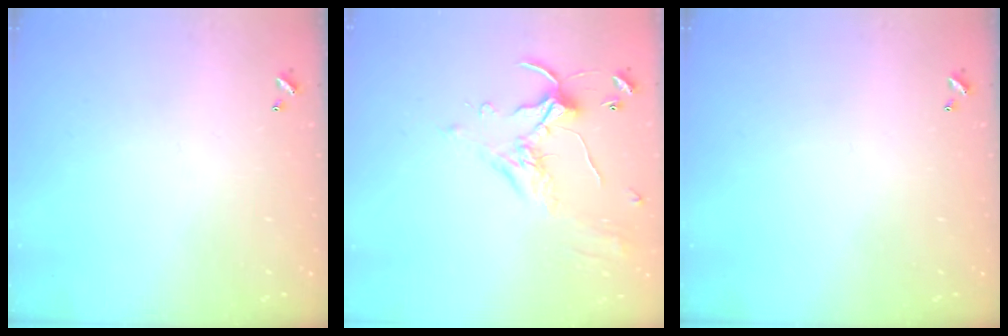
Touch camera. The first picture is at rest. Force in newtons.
{"total": 1.2, "press": 0.6, "slide": 1.1}
{"total": 0.0}